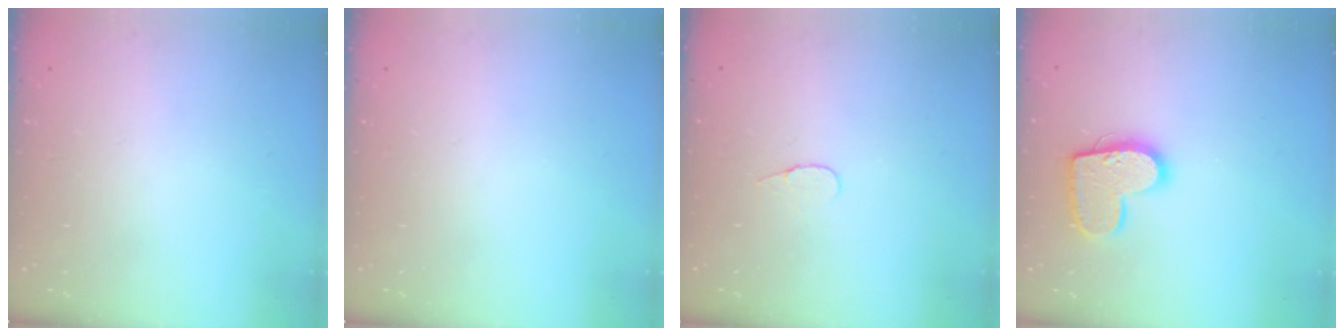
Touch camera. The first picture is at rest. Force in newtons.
{"total": 0.0}
{"total": 4.0, "press": 4.0, "slide": 0.4}
{"total": 14.3, "press": 14.3, "slide": 0.8}